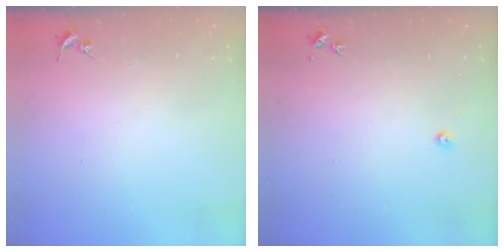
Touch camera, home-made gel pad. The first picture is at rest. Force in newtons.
{"total": 2.2, "press": 2.2, "slide": 0.3}